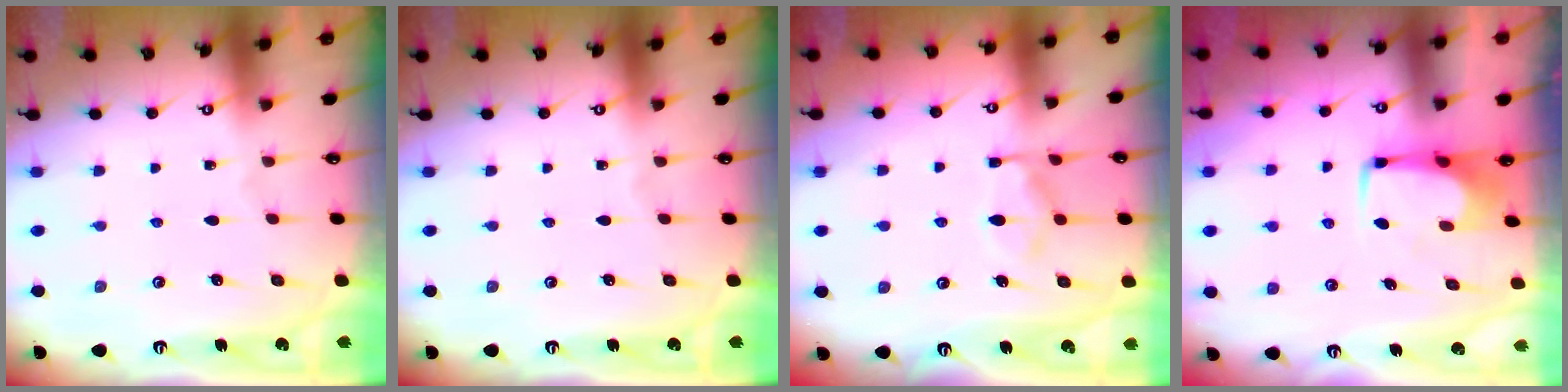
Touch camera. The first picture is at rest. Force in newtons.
{"total": 0.0}
{"total": 10.2, "press": 10.2, "slide": 1.0}
{"total": 0.0}